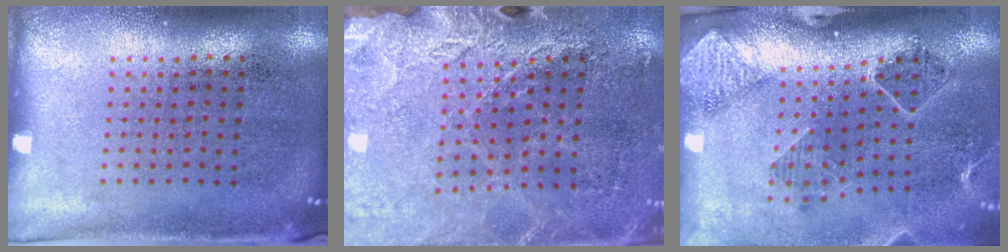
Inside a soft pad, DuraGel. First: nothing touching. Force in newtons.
{"total": 2.7, "press": 2.7, "slide": 0.4}
{"total": 1.6, "press": 1.6, "slide": 0.2}